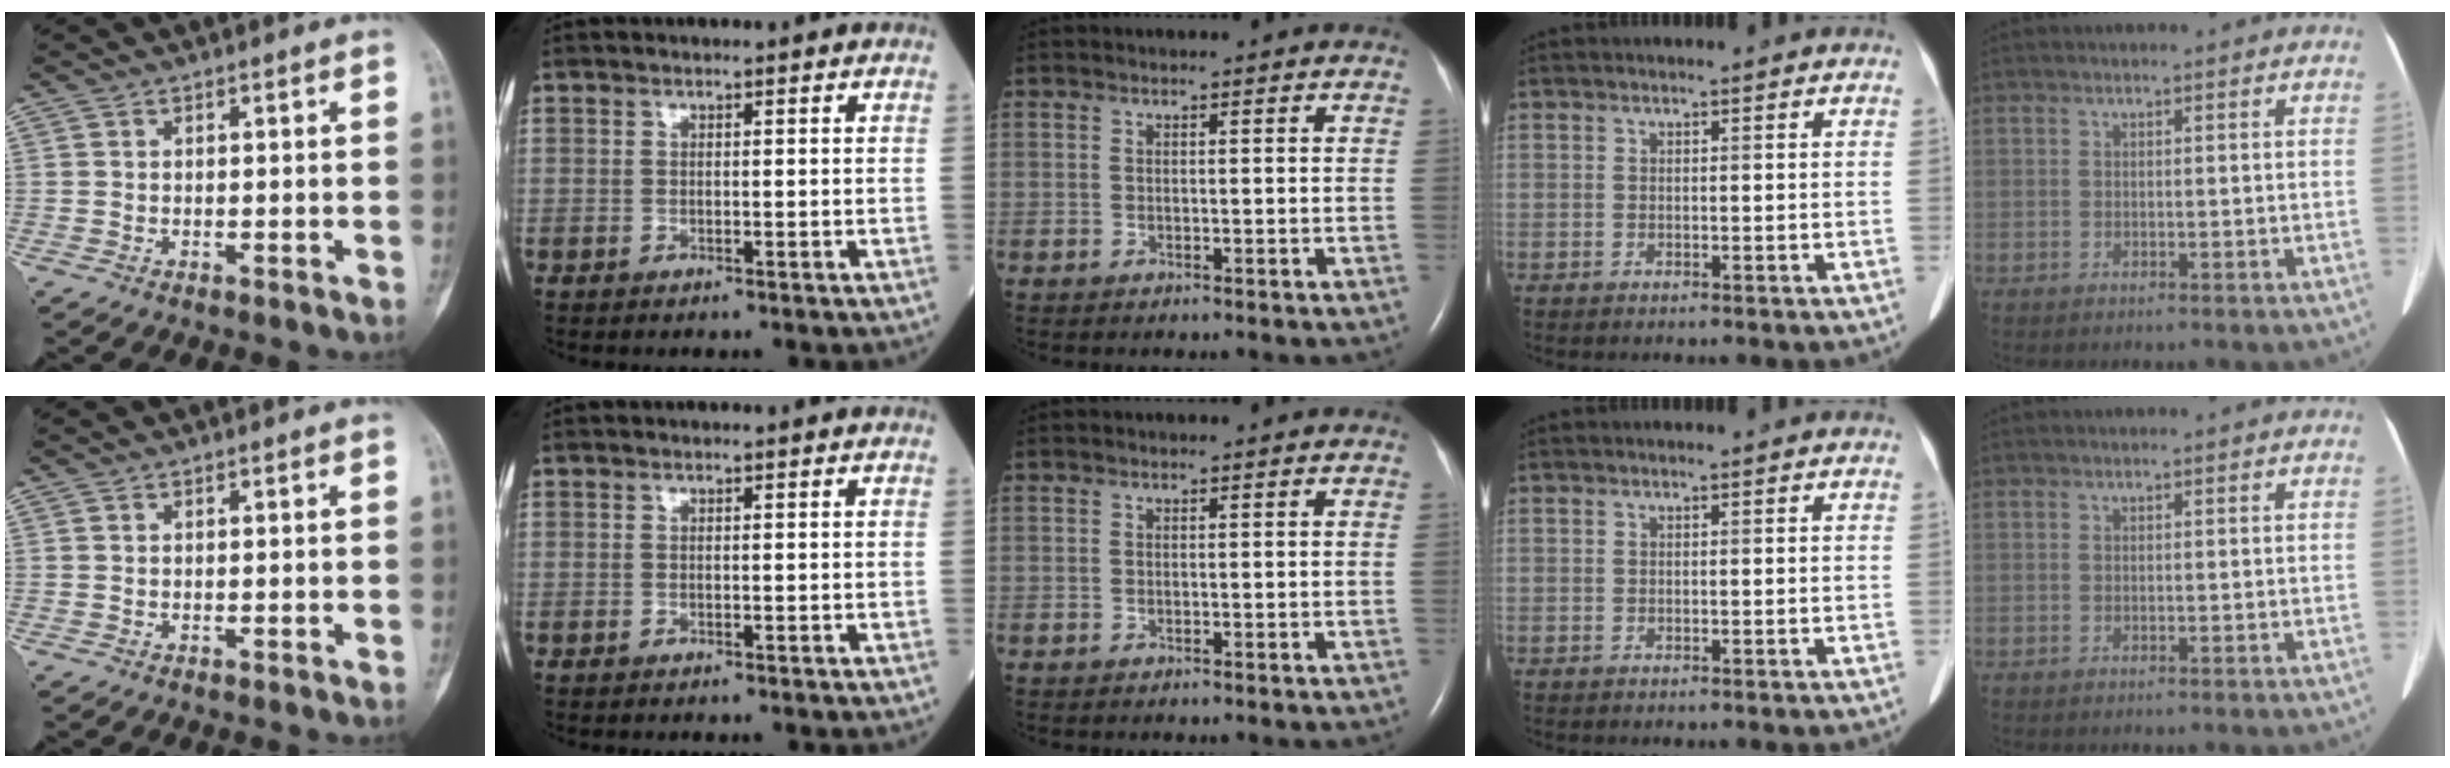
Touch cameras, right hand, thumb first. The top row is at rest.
{}